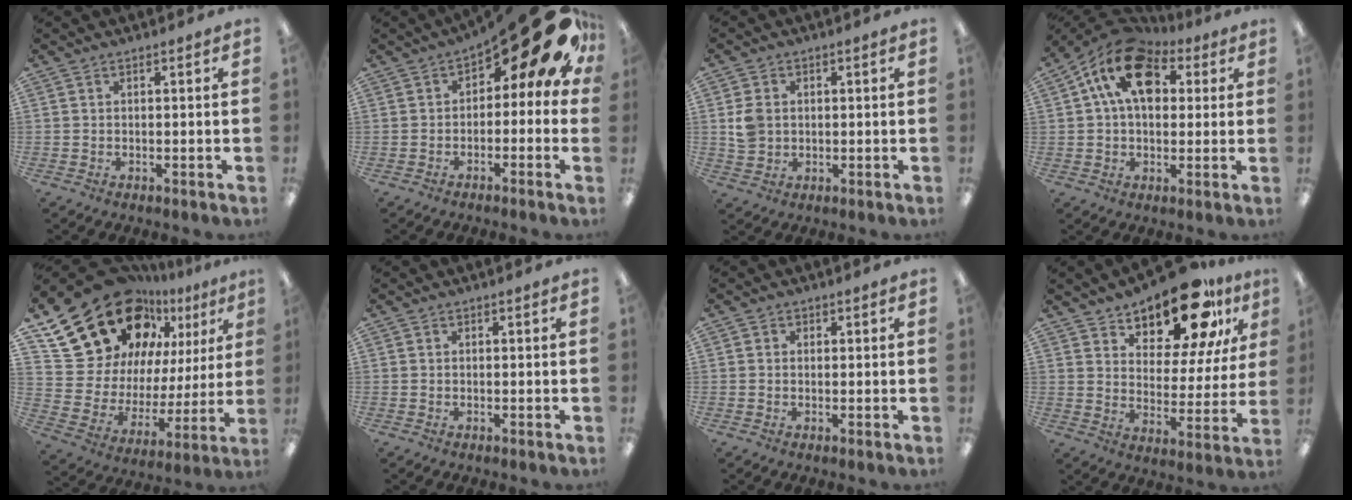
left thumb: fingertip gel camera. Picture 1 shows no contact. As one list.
[{"total": 15.8, "force": [7.4, 6.1, 12.6], "torque": [-0.163, -0.046, 0.119]}, {"total": 4.6, "force": [0.5, 3.9, 2.4], "torque": [-0.040, 0.005, 0.010]}, {"total": 14.4, "force": [5.7, 9.4, 9.3], "torque": [-0.169, -0.009, 0.104]}, {"total": 24.2, "force": [16.9, 14.4, 9.6], "torque": [-0.168, -0.116, 0.326]}, {"total": 0.0}, {"total": 0.9, "force": [0.0, 0.8, 0.3], "torque": [0.003, 0.000, -0.002]}, {"total": 17.5, "force": [13.5, 6.7, 9.0], "torque": [-0.141, -0.093, 0.229]}]